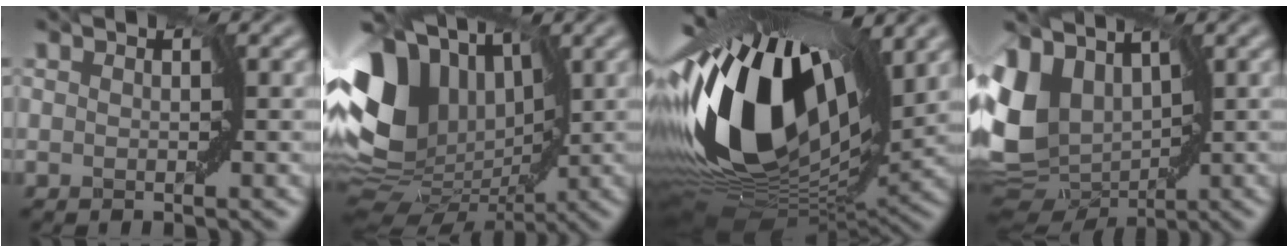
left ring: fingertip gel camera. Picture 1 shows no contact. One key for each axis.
{"total": 10.9, "fx": 1.9, "fy": 8.0, "fz": 7.2, "tx": -0.165, "ty": 0.004, "tz": 0.041}
{"total": 15.6, "fx": 3.0, "fy": 8.4, "fz": 12.8, "tx": -0.272, "ty": 0.013, "tz": 0.049}
{"total": 10.2, "fx": 2.1, "fy": 7.7, "fz": 6.4, "tx": -0.165, "ty": -0.010, "tz": 0.075}